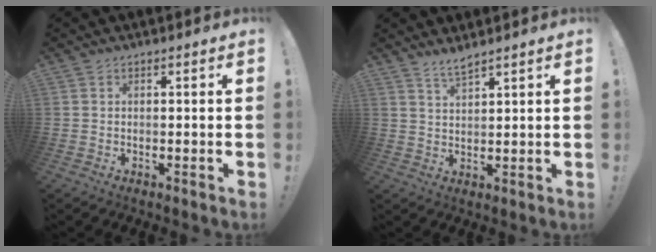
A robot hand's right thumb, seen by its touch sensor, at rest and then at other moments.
{"total": 3.6, "force": [3.3, 0.1, 1.6], "torque": [-0.032, -0.021, 0.057]}